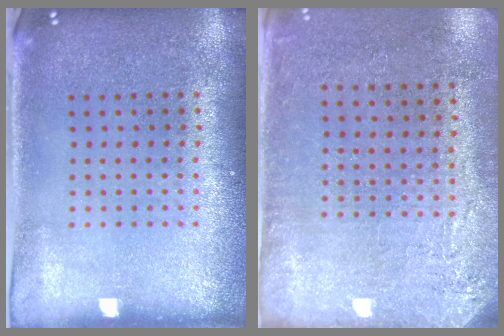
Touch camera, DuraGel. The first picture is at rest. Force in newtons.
{"total": 2.8, "press": 2.3, "slide": 1.5}